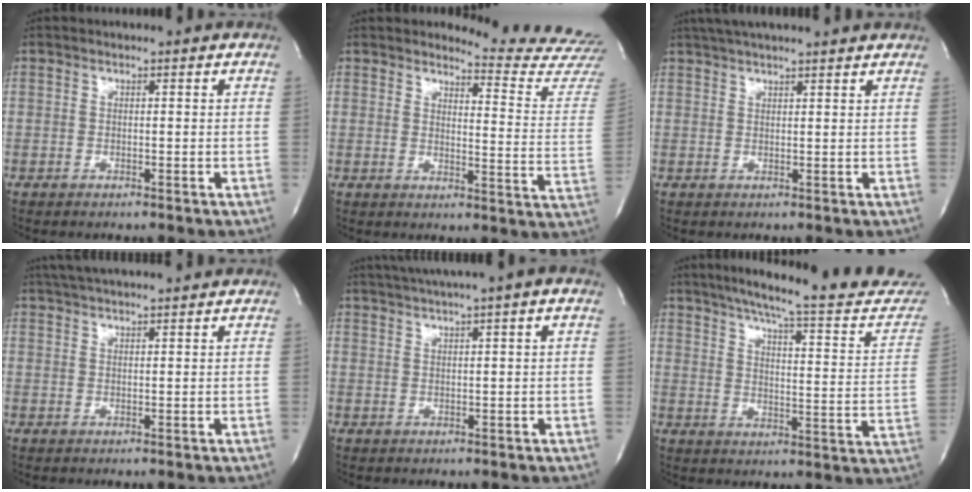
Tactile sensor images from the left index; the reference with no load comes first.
{"total": 13.6, "force": [13.5, -1.6, 0.0], "torque": [0.010, -0.151, 0.132]}
{"total": 11.4, "force": [10.0, 0.7, 5.5], "torque": [-0.092, 0.035, 0.135]}
{"total": 9.2, "force": [8.2, 0.2, 4.2], "torque": [-0.073, 0.036, 0.117]}
{"total": 8.2, "force": [6.0, -0.9, 5.6], "torque": [-0.093, 0.033, 0.084]}
{"total": 25.7, "force": [22.6, 2.2, 11.9], "torque": [-0.174, -0.059, 0.282]}